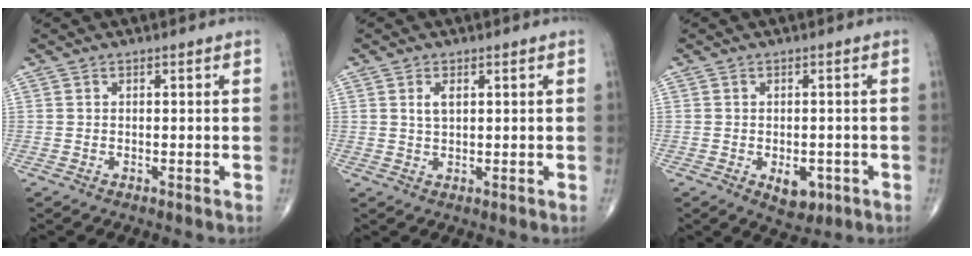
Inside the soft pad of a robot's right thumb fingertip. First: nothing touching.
{"total": 2.3, "force": [0.8, 1.2, 1.8], "torque": [-0.034, -0.001, 0.017]}
{"total": 4.9, "force": [-1.8, 2.9, 3.4], "torque": [-0.031, 0.004, -0.015]}